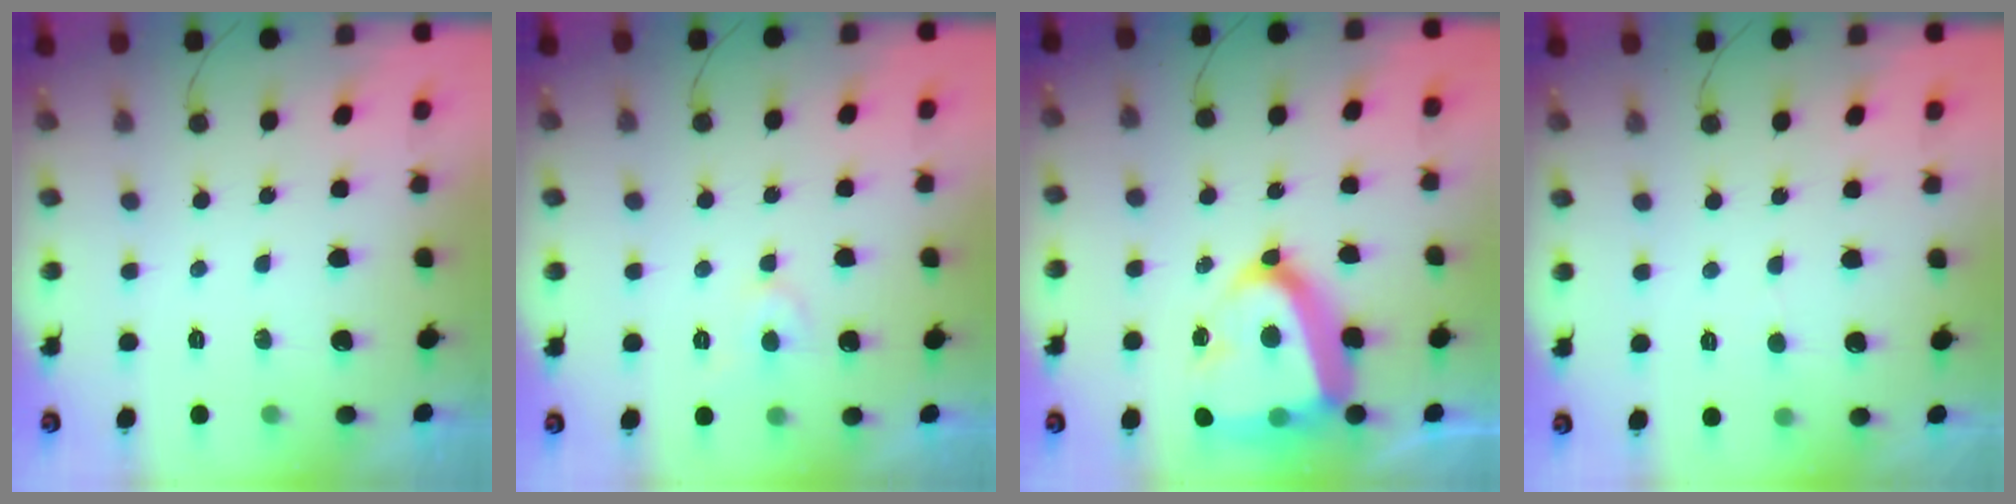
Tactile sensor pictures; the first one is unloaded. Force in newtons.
{"total": 5.9, "press": 5.9, "slide": 0.4}
{"total": 21.2, "press": 21.1, "slide": 2.0}
{"total": 2.4, "press": 2.4, "slide": 0.3}